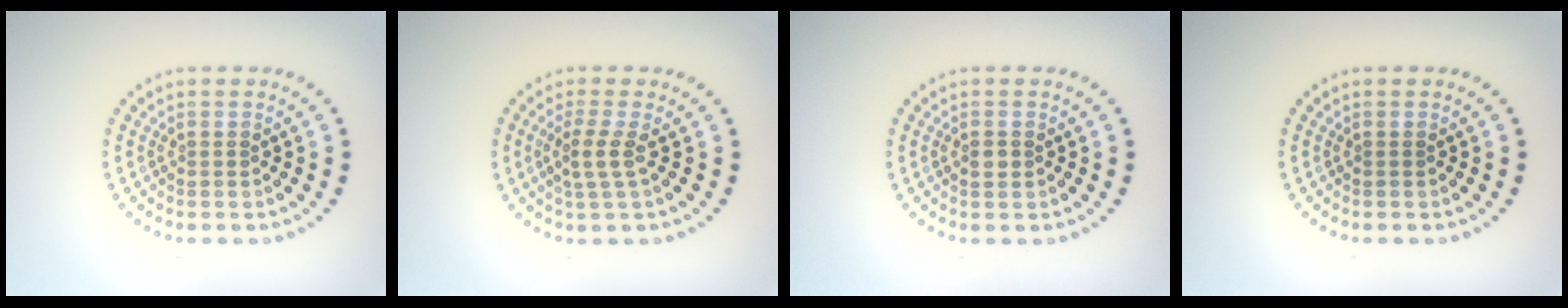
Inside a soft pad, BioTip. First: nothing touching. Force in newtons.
{"total": 2.0, "press": 1.5, "slide": 1.4}
{"total": 0.9, "press": 0.8, "slide": 0.3}
{"total": 0.0}